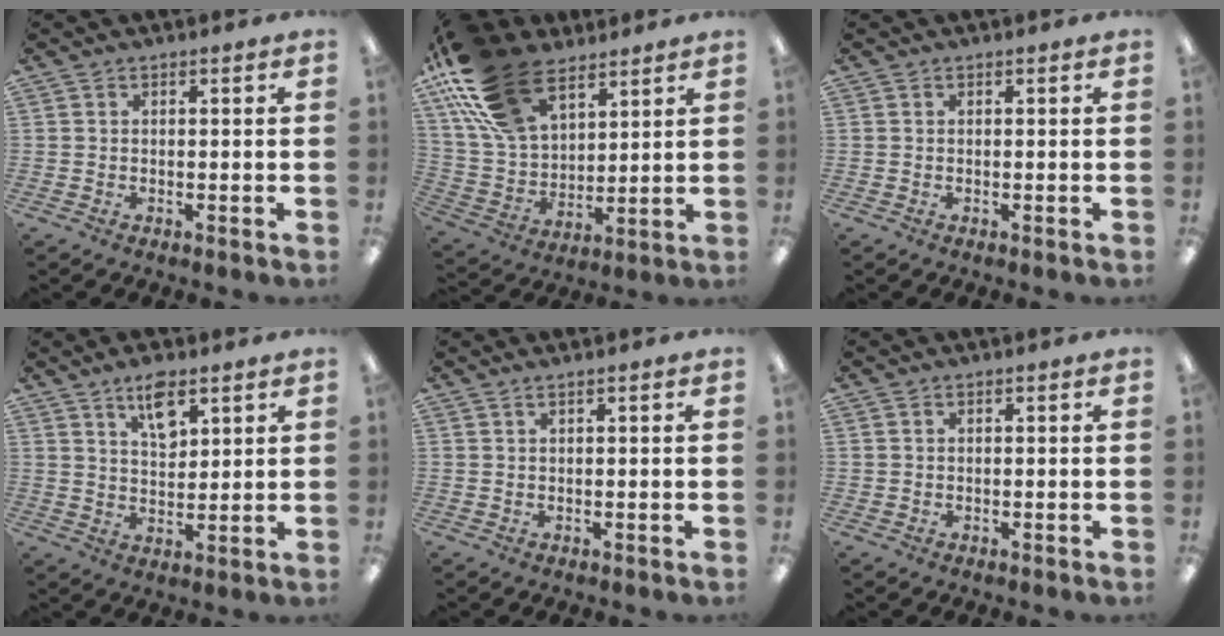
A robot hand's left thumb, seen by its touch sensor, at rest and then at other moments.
{"total": 22.5, "force": [13.9, 12.3, 12.8], "torque": [-0.282, -0.056, 0.260]}
{"total": 0.0}
{"total": 7.4, "force": [4.9, 3.4, 4.5], "torque": [-0.059, -0.024, 0.081]}
{"total": 1.0, "force": [0.6, 0.0, 0.7], "torque": [-0.015, -0.001, 0.012]}
{"total": 0.7, "force": [0.3, 0.6, 0.2], "torque": [-0.004, 0.004, 0.005]}